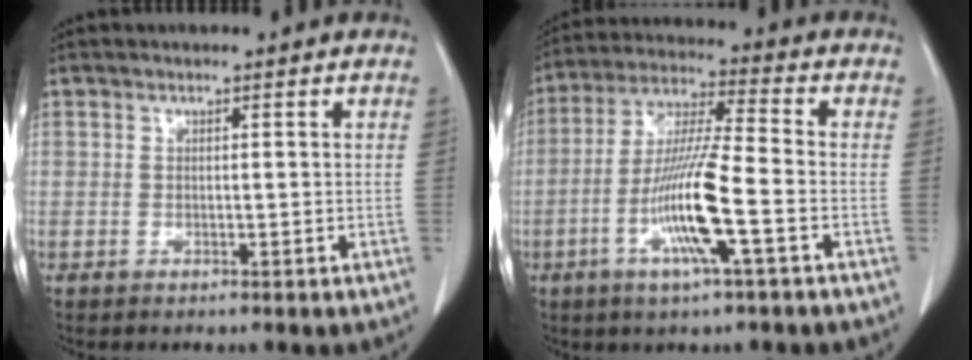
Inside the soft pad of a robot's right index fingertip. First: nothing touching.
{"total": 12.4, "force": [-4.0, 0.3, 11.8], "torque": [-0.235, -0.008, -0.080]}